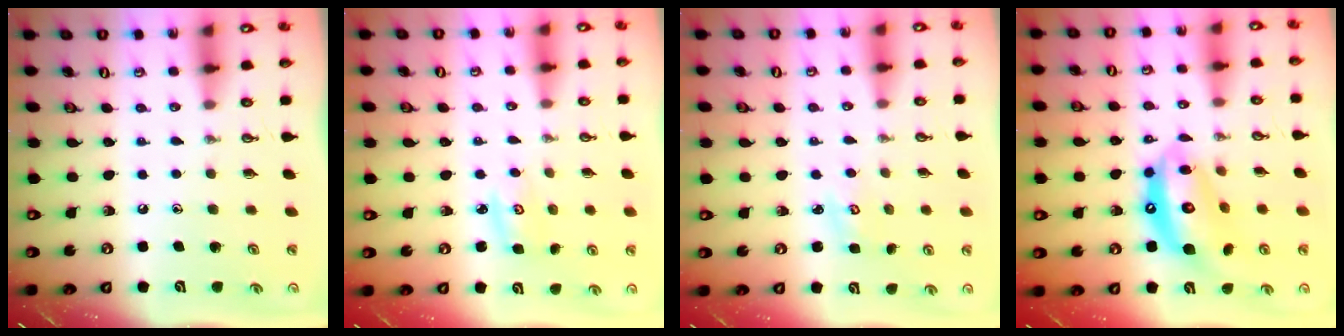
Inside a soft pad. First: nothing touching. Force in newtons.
{"total": 2.6, "press": 2.6, "slide": 0.3}
{"total": 2.1, "press": 2.1, "slide": 0.2}
{"total": 14.7, "press": 14.6, "slide": 1.8}